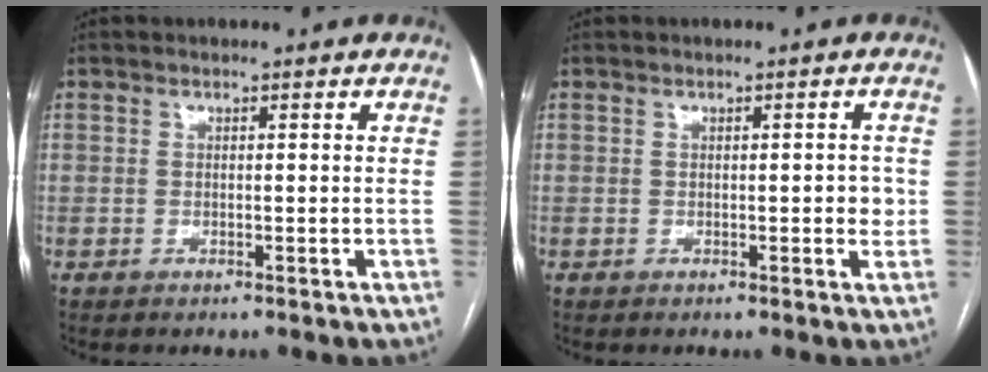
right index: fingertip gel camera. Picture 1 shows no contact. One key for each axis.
{"total": 1.9, "fx": -0.1, "fy": 0.8, "fz": 1.7, "tx": -0.017, "ty": 0.001, "tz": -0.001}